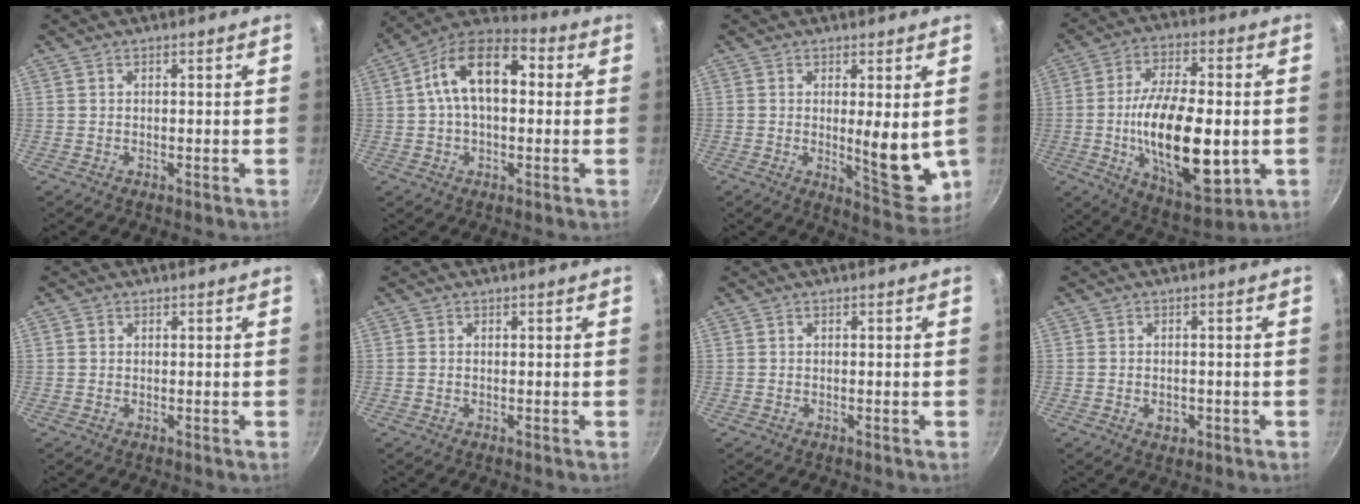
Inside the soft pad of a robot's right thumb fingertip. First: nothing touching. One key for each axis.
{"total": 14.9, "fx": 2.2, "fy": 8.7, "fz": 11.9, "tx": -0.175, "ty": 0.034, "tz": 0.015}
{"total": 9.9, "fx": 0.4, "fy": 3.3, "fz": 9.3, "tx": -0.109, "ty": -0.032, "tz": 0.013}
{"total": 22.1, "fx": -2.9, "fy": 9.9, "fz": 19.5, "tx": -0.322, "ty": 0.000, "tz": -0.042}
{"total": 0.9, "fx": 0.3, "fy": 0.8, "fz": 0.3, "tx": -0.004, "ty": 0.003, "tz": 0.002}
{"total": 0.0}
{"total": 0.0}
{"total": 2.7, "fx": -0.9, "fy": 1.9, "fz": 1.7, "tx": -0.021, "ty": 0.005, "tz": -0.009}